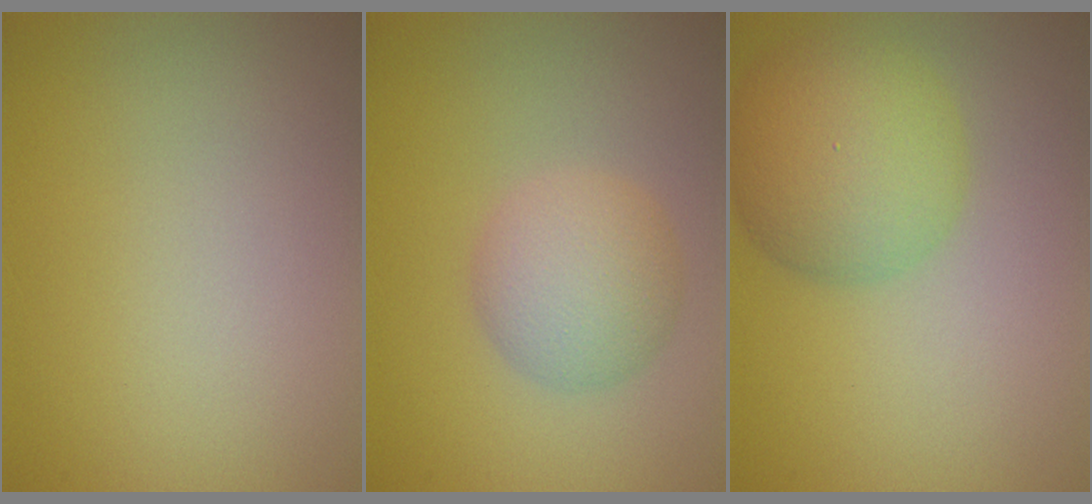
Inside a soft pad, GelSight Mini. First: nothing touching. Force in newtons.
{"total": 3.9, "press": 3.9, "slide": 0.1}
{"total": 6.2, "press": 6.2, "slide": 0.3}